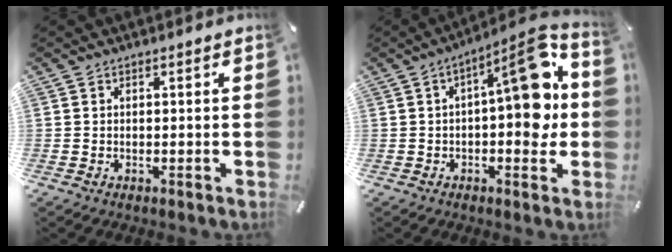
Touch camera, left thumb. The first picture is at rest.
{"total": 15.7, "force": [1.7, 7.0, 14.0], "torque": [-0.164, -0.018, 0.023]}